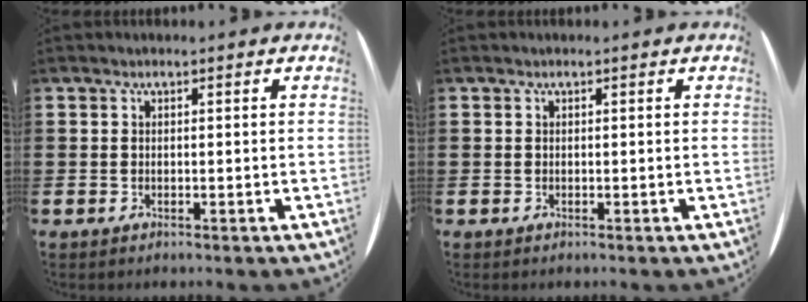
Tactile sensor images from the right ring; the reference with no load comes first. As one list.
[{"total": 0.0}]